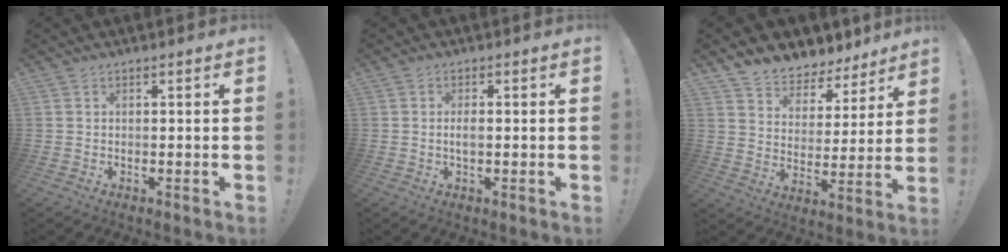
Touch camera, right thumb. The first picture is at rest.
{"total": 2.1, "force": [-0.4, 0.6, 1.9], "torque": [-0.038, -0.003, -0.011]}
{"total": 7.2, "force": [6.4, 3.4, 0.5], "torque": [-0.011, -0.069, 0.120]}